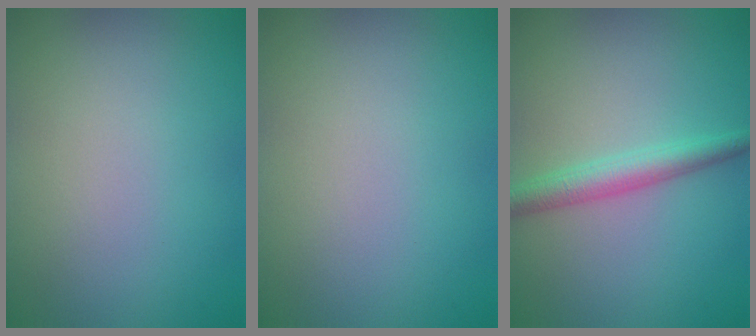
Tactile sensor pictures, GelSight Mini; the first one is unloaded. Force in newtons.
{"total": 0.0}
{"total": 2.9, "press": 2.9, "slide": 0.1}